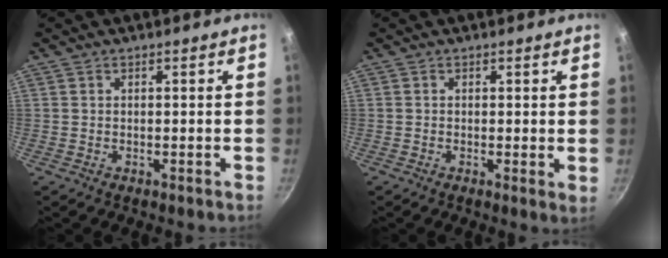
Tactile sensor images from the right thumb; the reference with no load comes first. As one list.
[{"total": 1.7, "force": [0.3, 0.5, 1.6], "torque": [-0.021, -0.007, -0.001]}]